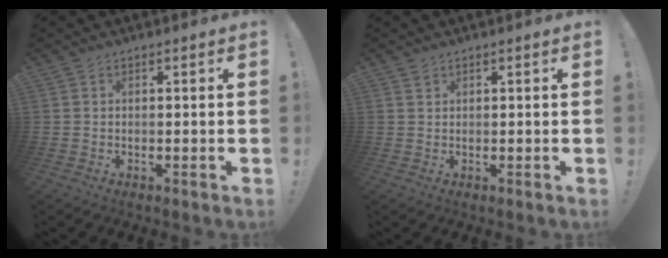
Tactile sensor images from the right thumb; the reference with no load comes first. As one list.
[{"total": 1.0, "force": [0.8, 0.7, 0.1], "torque": [0.006, -0.003, 0.014]}]